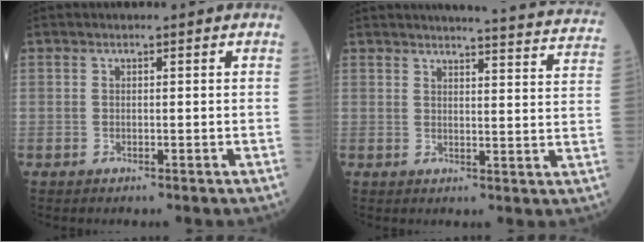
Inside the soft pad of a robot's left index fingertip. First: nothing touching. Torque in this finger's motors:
{"motor_torque": [0.28, -0.47, -0.03, 0.02]}